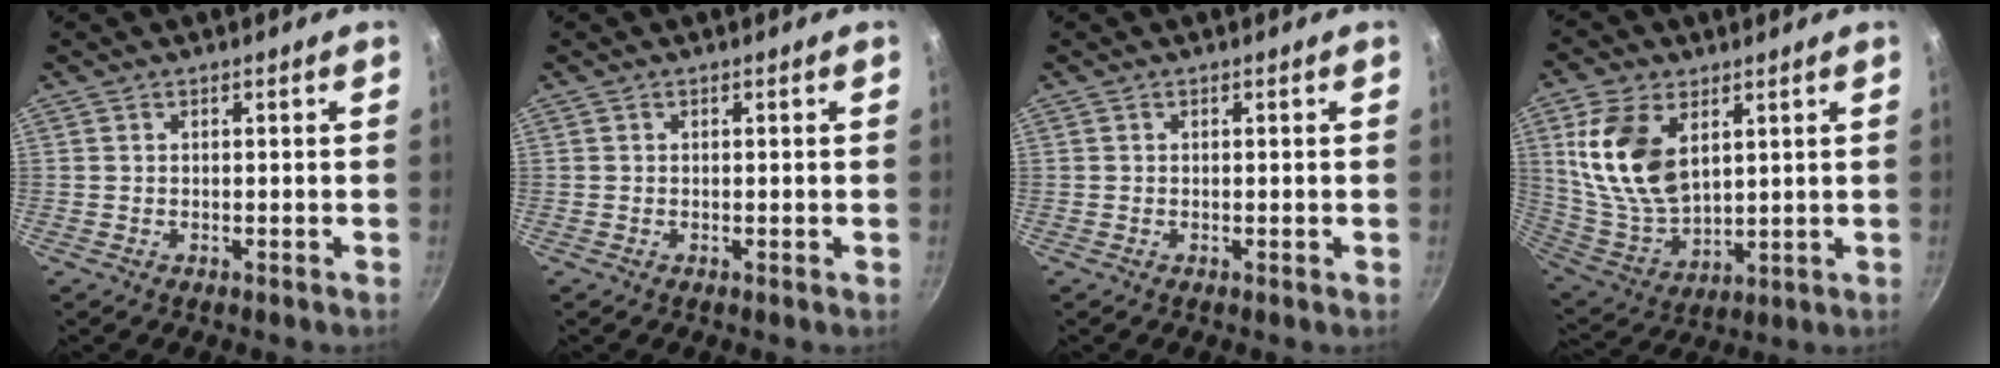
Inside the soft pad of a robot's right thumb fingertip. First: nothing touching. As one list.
[{"total": 0.0}, {"total": 0.0}, {"total": 16.1, "force": [5.2, 9.7, 11.8], "torque": [-0.214, -0.029, 0.116]}]